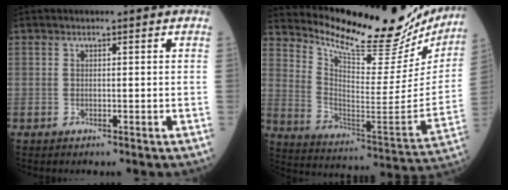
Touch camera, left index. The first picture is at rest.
{"total": 25.2, "force": [22.9, 5.0, 9.1], "torque": [-0.151, -0.078, 0.317]}